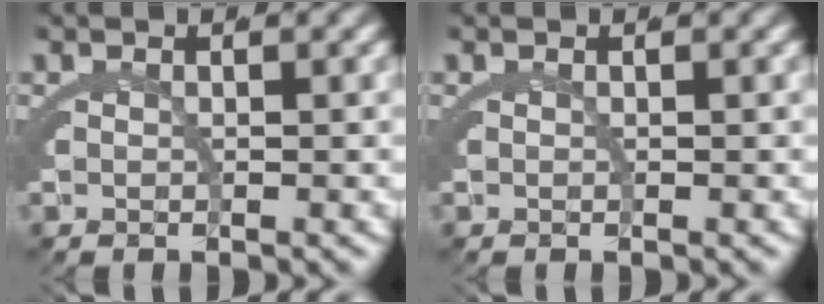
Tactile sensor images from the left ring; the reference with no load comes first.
{"total": 0.0}